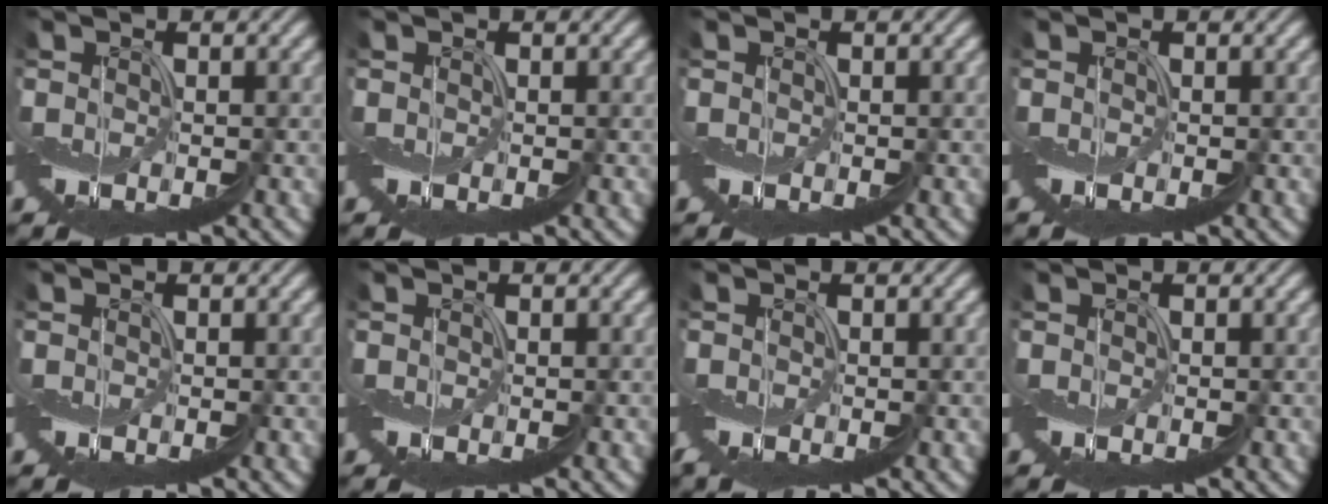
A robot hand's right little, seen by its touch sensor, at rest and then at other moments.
{"total": 0.0}
{"total": 0.0}
{"total": 0.0}
{"total": 0.0}
{"total": 0.0}
{"total": 1.3, "force": [-0.6, 0.6, 1.0], "torque": [-0.025, -0.011, -0.009]}
{"total": 0.0}